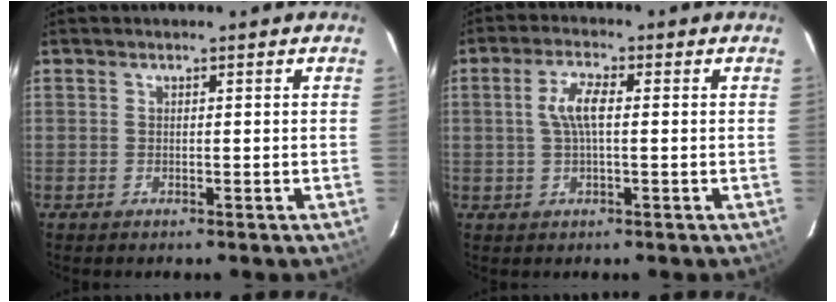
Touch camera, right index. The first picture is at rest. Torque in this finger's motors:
{"motor_torque": [0.20, -0.11, 0.21, 0.10]}